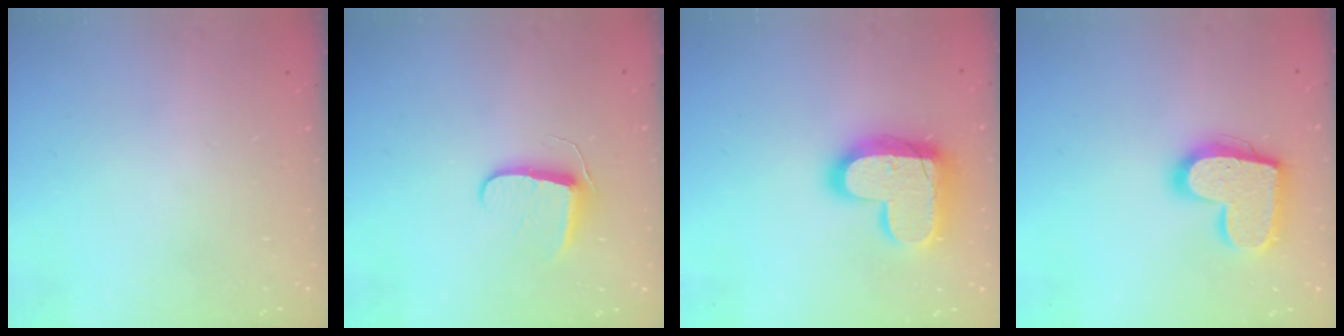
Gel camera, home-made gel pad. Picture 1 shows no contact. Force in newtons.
{"total": 7.2, "press": 7.2, "slide": 0.7}
{"total": 18.0, "press": 18.0, "slide": 1.3}
{"total": 16.9, "press": 16.8, "slide": 1.2}